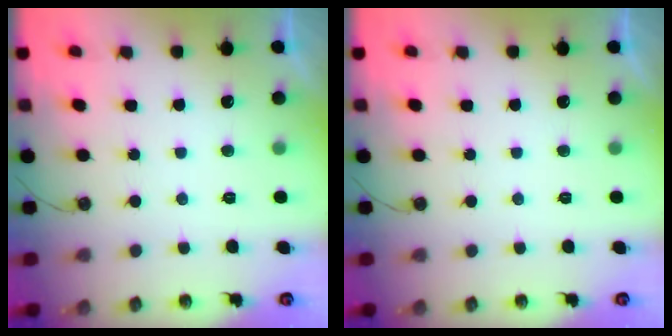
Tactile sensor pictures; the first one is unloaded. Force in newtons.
{"total": 0.0}